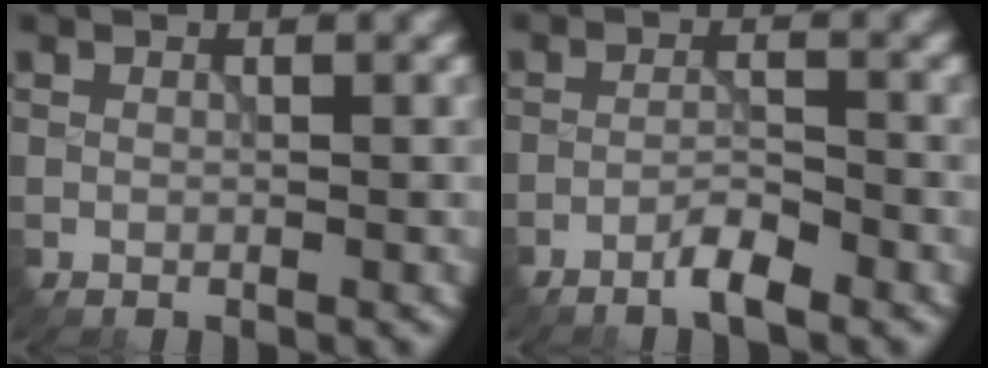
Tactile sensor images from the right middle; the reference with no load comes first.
{"total": 2.4, "force": [-1.8, 0.3, 1.5], "torque": [-0.026, 0.006, -0.036]}